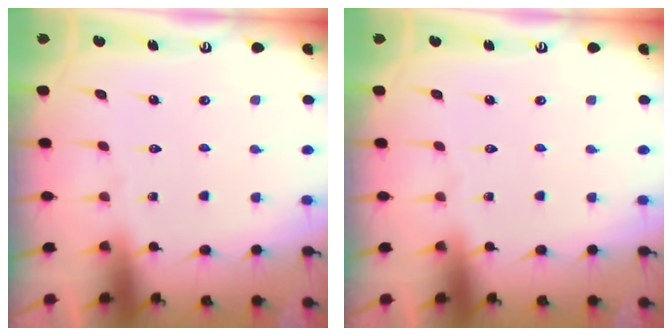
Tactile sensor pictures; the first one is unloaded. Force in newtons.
{"total": 0.0}